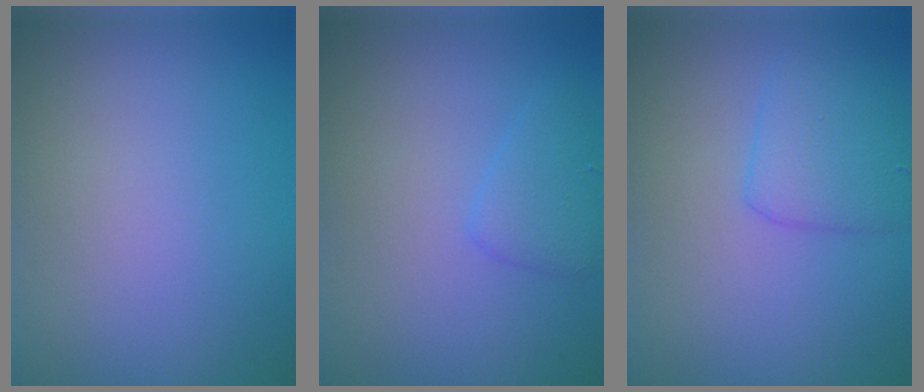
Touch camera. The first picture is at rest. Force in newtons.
{"total": 1.8, "press": 1.8, "slide": 0.2}
{"total": 3.1, "press": 3.1, "slide": 0.1}